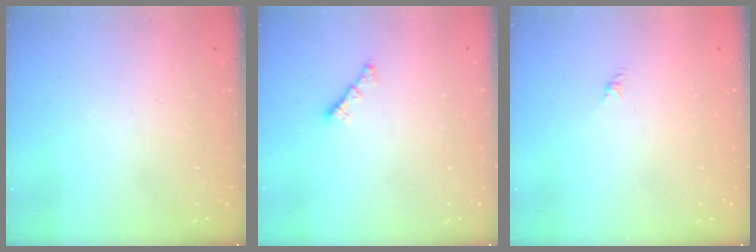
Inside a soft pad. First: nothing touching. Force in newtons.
{"total": 0.8, "press": 0.7, "slide": 0.4}
{"total": 0.0}